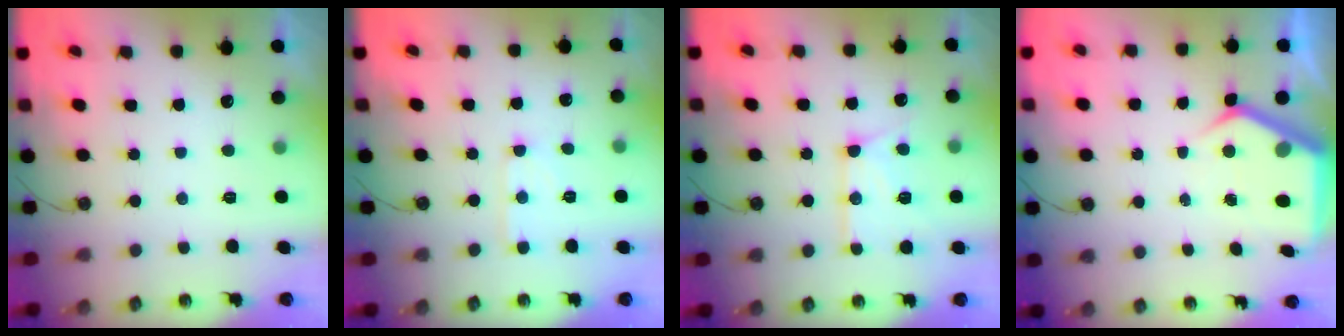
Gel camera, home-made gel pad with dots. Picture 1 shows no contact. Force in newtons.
{"total": 3.9, "press": 3.9, "slide": 0.4}
{"total": 13.0, "press": 12.9, "slide": 1.3}
{"total": 8.4, "press": 8.3, "slide": 0.7}